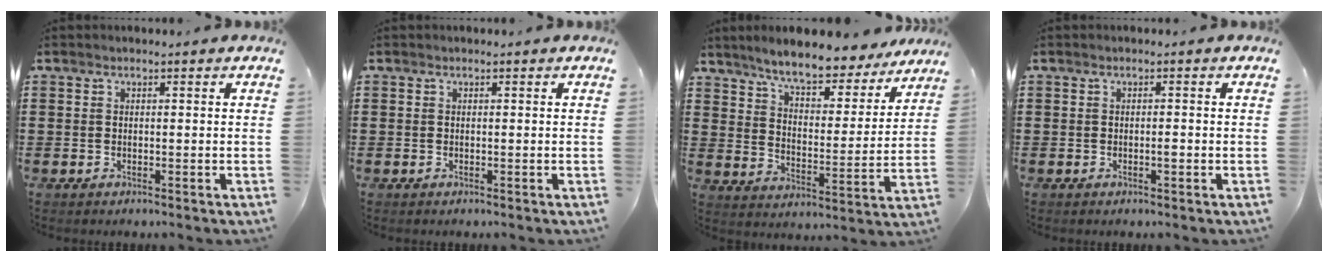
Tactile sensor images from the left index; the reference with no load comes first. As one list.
[{"total": 0.0}, {"total": 7.7, "force": [7.0, 0.9, 3.1], "torque": [-0.080, -0.039, 0.119]}, {"total": 1.1, "force": [-0.3, 0.2, 1.0], "torque": [-0.020, -0.002, -0.004]}]